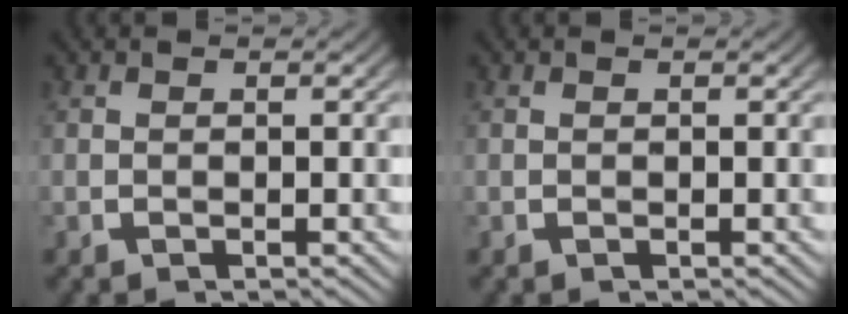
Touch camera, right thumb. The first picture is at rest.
{"total": 0.0}